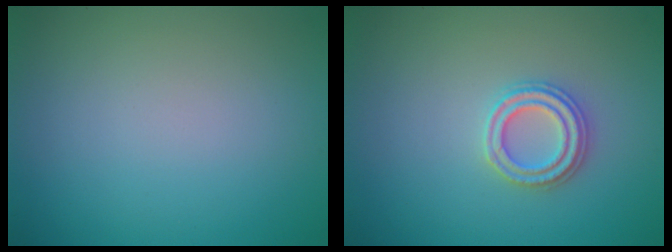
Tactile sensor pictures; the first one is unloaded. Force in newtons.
{"total": 2.4, "press": 2.4, "slide": 0.2}